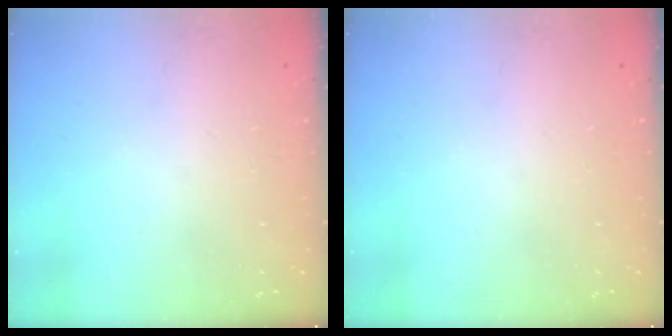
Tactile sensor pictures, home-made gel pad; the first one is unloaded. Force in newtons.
{"total": 0.0}